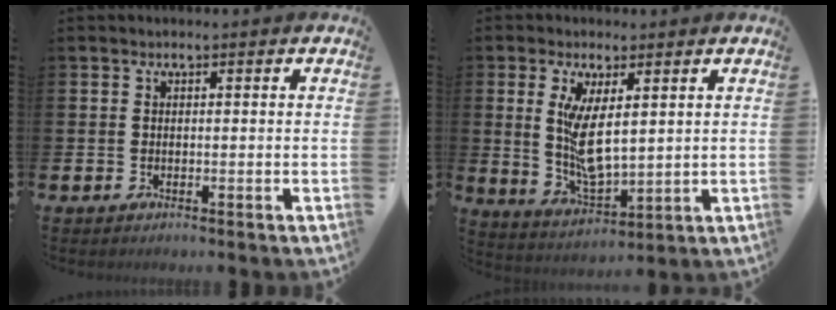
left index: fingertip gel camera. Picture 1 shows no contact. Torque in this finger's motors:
{"motor_torque": [2.13, 0.01, 1.05, 0.21]}